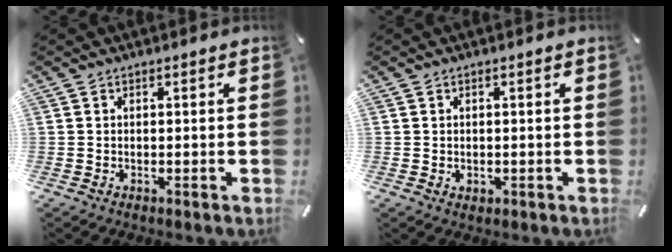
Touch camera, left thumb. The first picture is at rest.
{"total": 0.8, "force": [0.0, 0.7, 0.2], "torque": [-0.004, 0.004, 0.000]}